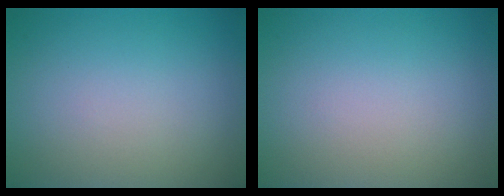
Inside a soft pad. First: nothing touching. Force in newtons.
{"total": 0.0}